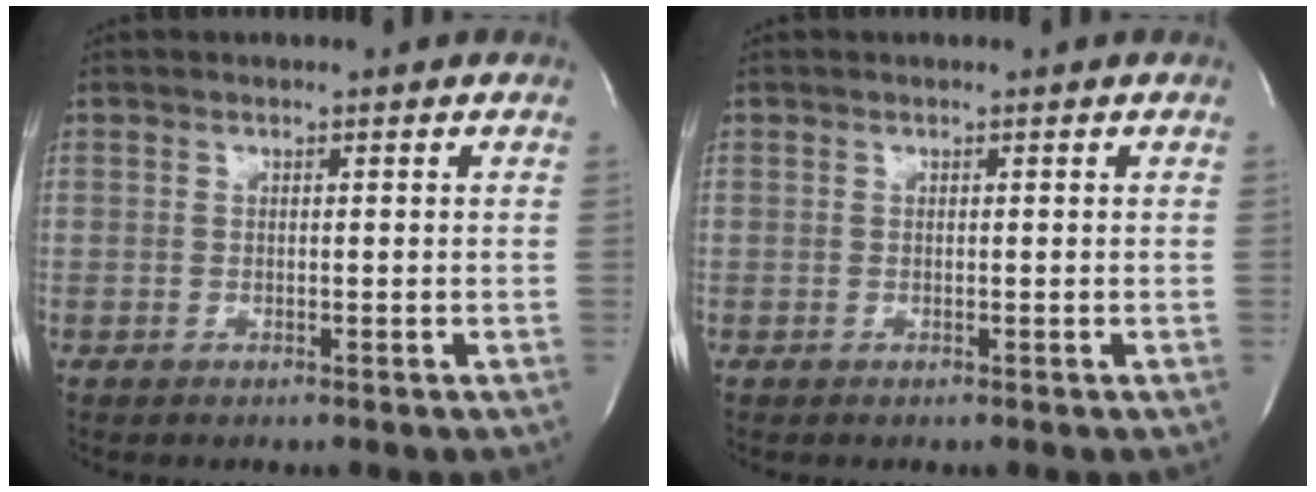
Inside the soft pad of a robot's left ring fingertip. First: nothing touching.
{"total": 0.0}